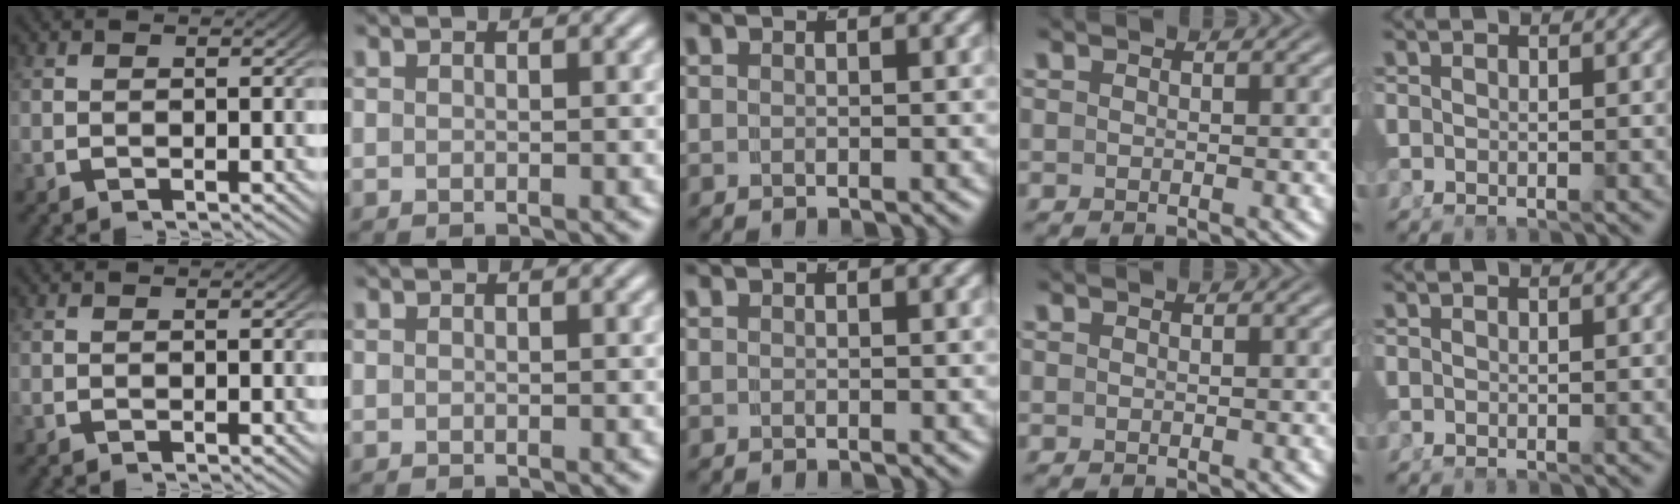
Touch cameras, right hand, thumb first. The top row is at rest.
{}